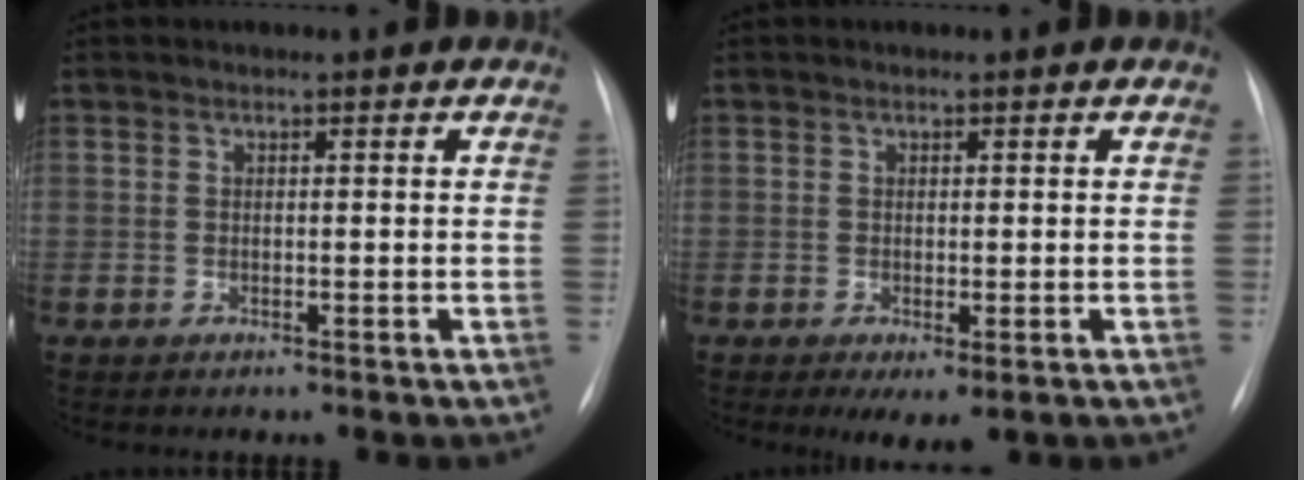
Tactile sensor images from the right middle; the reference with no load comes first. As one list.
[{"total": 3.0, "force": [-1.0, 0.9, 2.7], "torque": [-0.037, -0.008, -0.009]}]